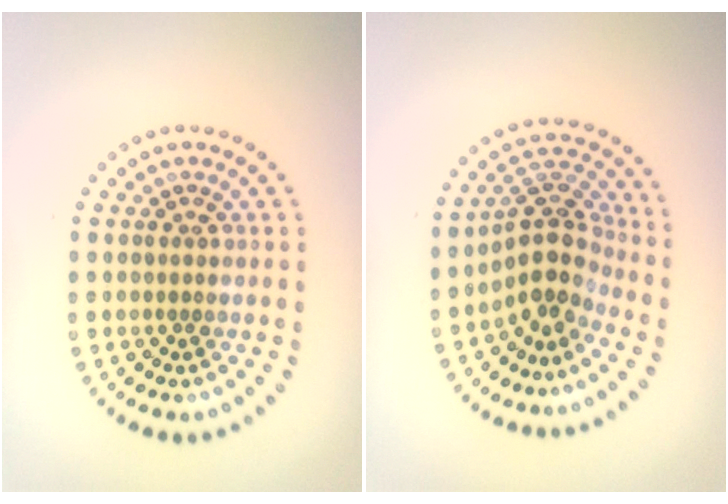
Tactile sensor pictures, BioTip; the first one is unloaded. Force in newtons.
{"total": 4.1, "press": 3.1, "slide": 2.7}